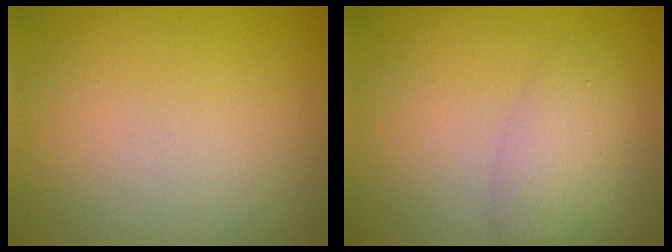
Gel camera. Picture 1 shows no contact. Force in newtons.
{"total": 3.0, "press": 3.0, "slide": 0.0}